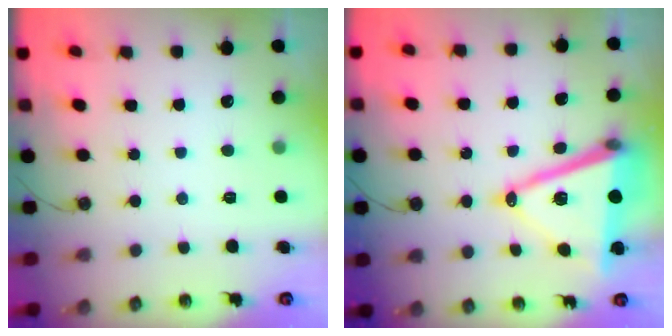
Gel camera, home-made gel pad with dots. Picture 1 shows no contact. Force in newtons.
{"total": 18.0, "press": 17.6, "slide": 3.7}